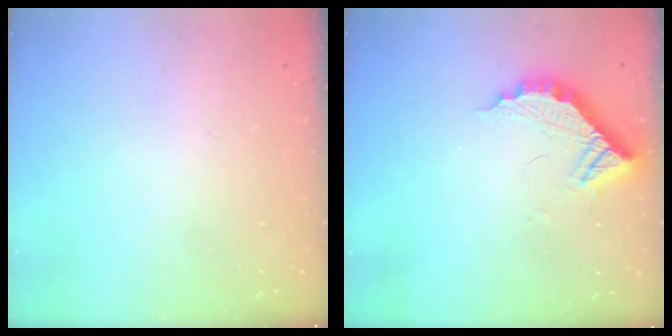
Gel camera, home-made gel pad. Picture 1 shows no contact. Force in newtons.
{"total": 11.6, "press": 11.6, "slide": 0.5}